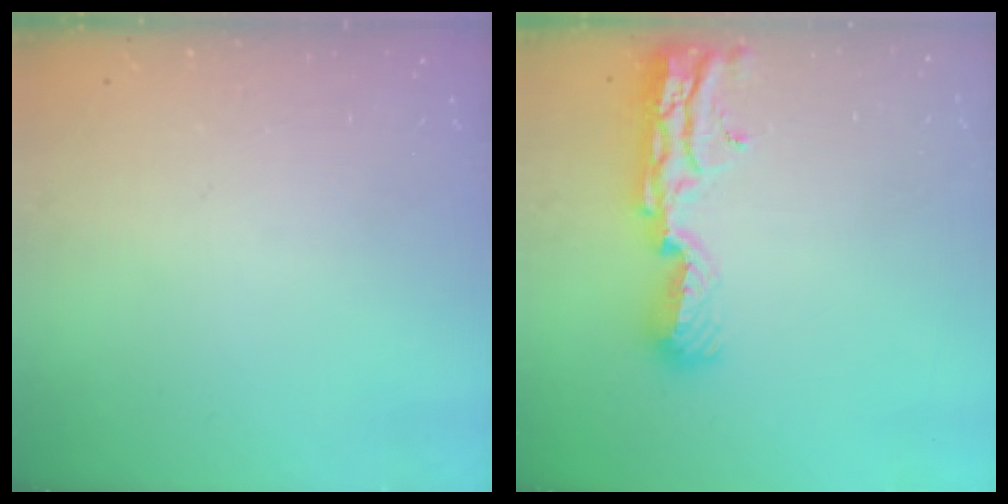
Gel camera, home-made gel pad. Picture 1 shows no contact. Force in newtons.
{"total": 11.5, "press": 11.4, "slide": 1.6}